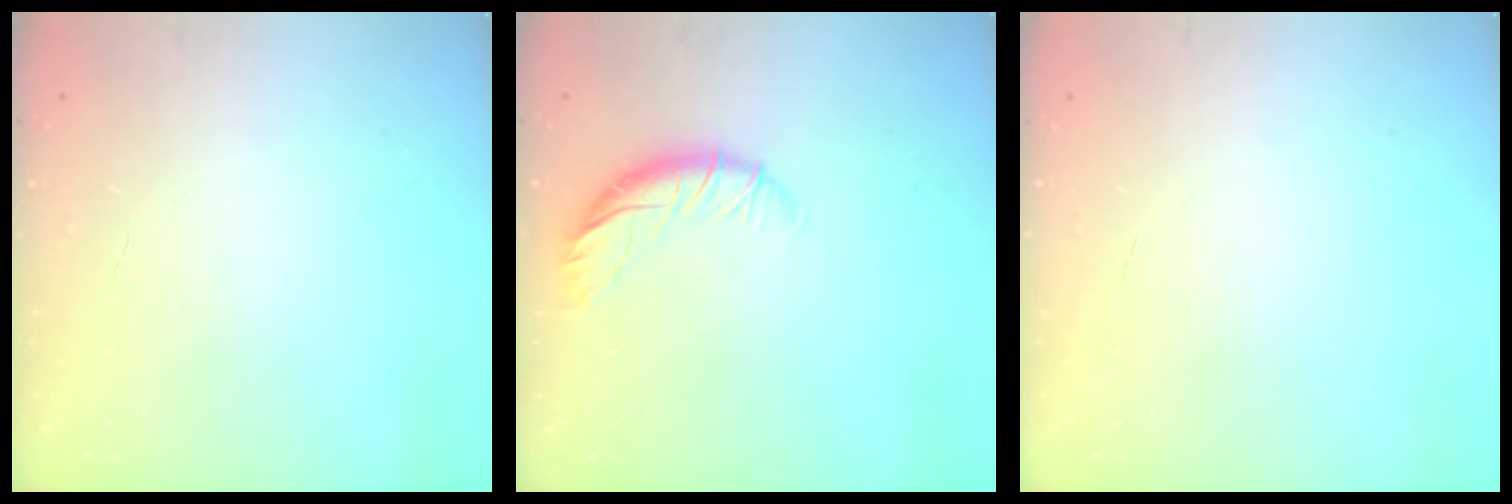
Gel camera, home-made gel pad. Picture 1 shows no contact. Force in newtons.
{"total": 9.1, "press": 9.0, "slide": 1.2}
{"total": 0.0}